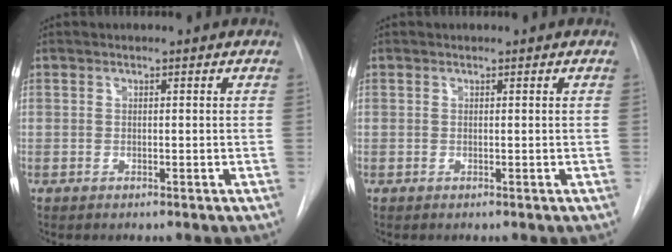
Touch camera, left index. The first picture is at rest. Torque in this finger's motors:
{"motor_torque": [0.00, 0.01, 0.00, 0.00]}